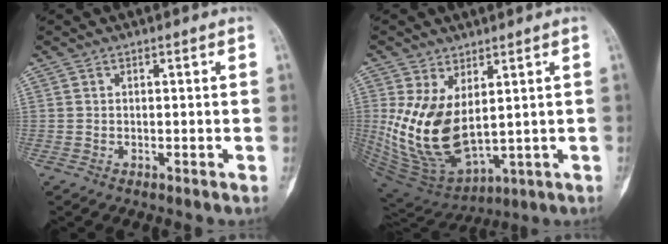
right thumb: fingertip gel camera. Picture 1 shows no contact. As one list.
[{"total": 14.6, "force": [2.6, 8.2, 11.7], "torque": [-0.214, -0.025, 0.080]}]